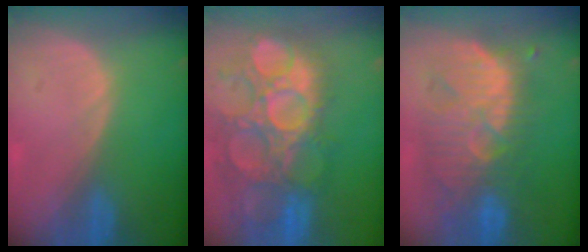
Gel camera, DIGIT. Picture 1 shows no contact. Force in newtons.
{"total": 14.9, "press": 12.8, "slide": 7.7}
{"total": 11.0, "press": 10.5, "slide": 3.0}